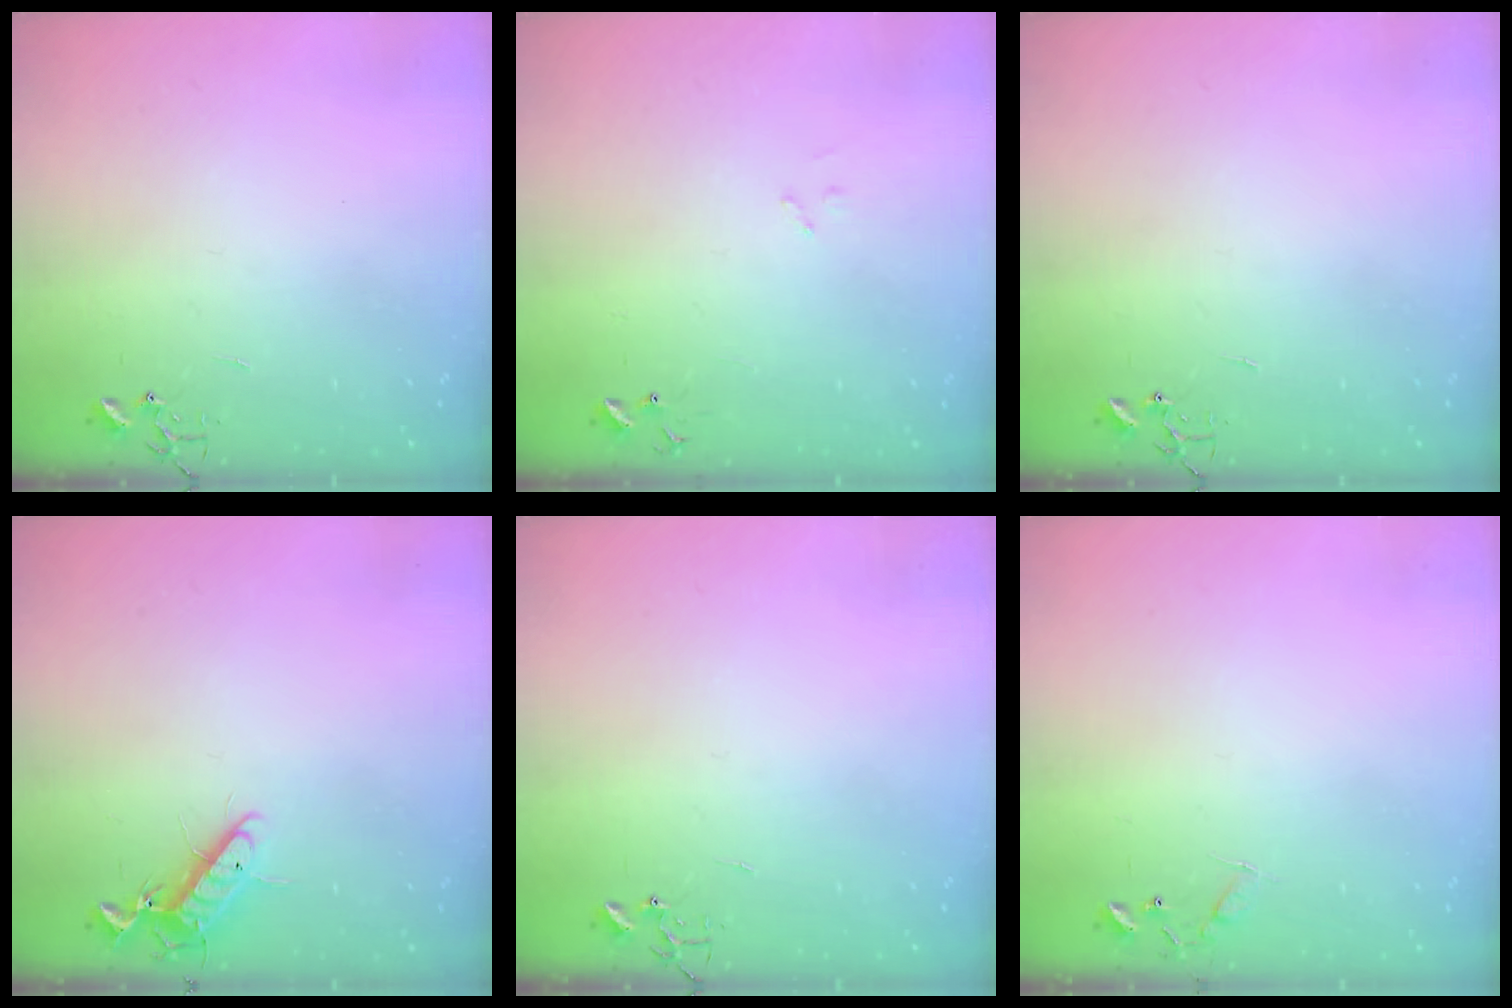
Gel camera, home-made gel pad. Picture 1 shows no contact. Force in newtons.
{"total": 7.8, "press": 7.8, "slide": 0.7}
{"total": 0.0}
{"total": 12.1, "press": 11.9, "slide": 2.0}
{"total": 0.0}
{"total": 6.5, "press": 6.5, "slide": 0.6}